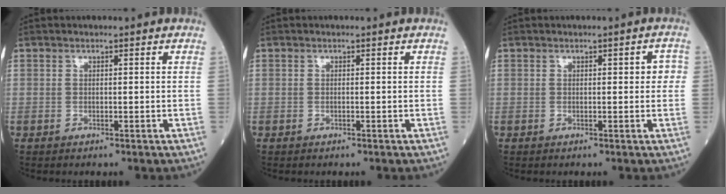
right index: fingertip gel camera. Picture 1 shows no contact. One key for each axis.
{"total": 0.0}
{"total": 2.2, "fx": 0.3, "fy": 1.0, "fz": 2.0, "tx": -0.016, "ty": 0.011, "tz": 0.002}